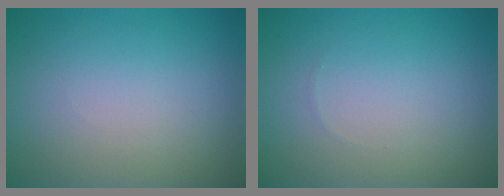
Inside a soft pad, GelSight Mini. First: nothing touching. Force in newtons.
{"total": 0.0}